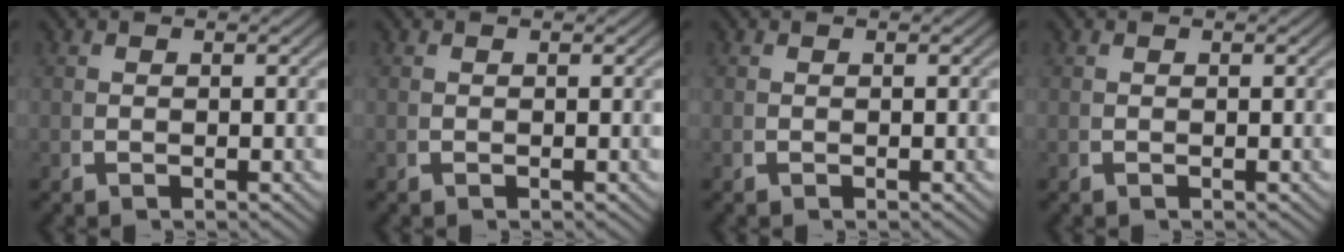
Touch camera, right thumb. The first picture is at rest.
{"total": 0.0}
{"total": 0.0}
{"total": 0.0}